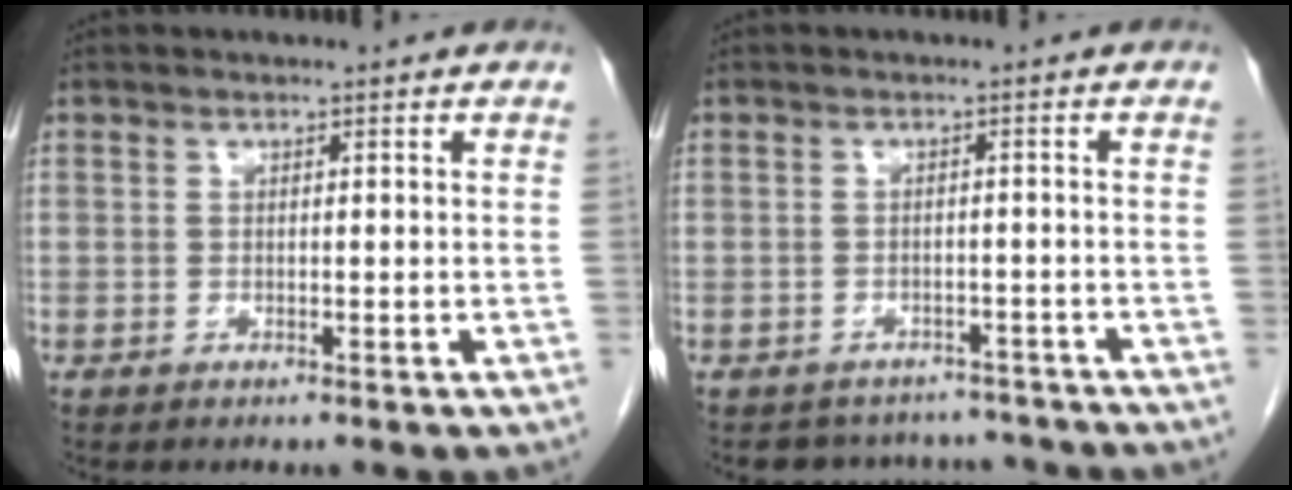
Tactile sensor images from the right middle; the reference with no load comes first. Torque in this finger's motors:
{"motor_torque": [0.11, -0.10, -0.01, -0.02]}